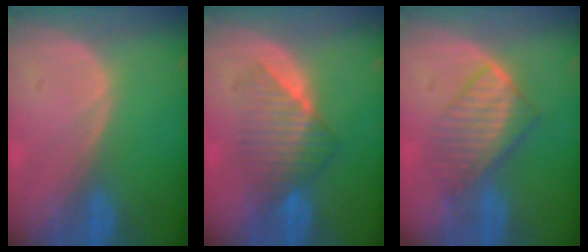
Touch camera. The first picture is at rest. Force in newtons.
{"total": 6.7, "press": 6.5, "slide": 1.6}
{"total": 6.6, "press": 6.4, "slide": 1.8}